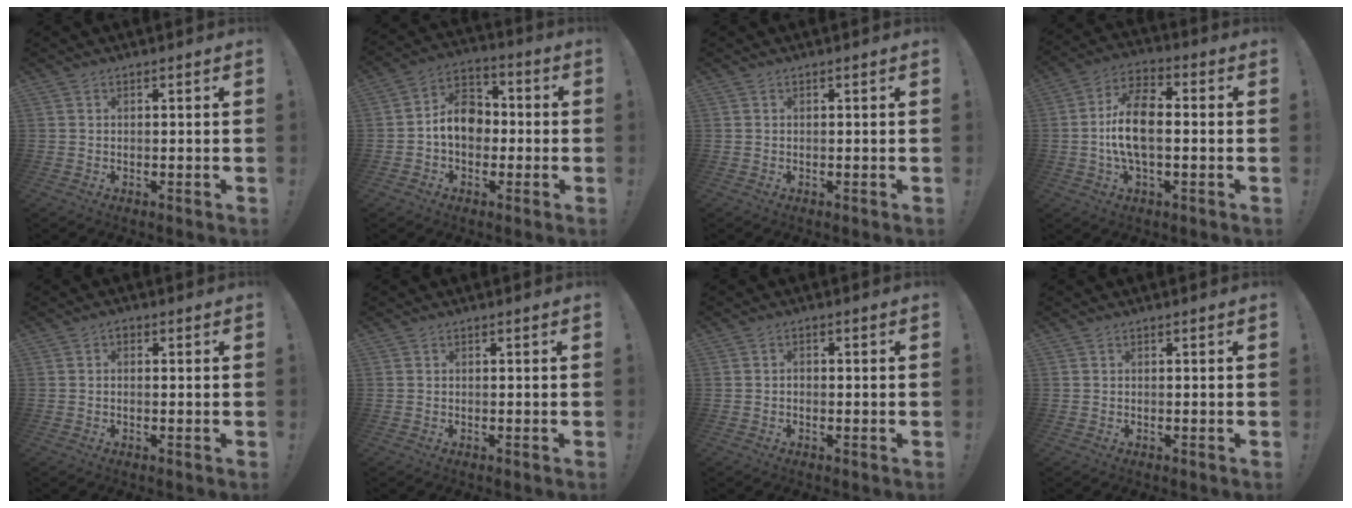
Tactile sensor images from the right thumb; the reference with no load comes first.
{"total": 11.1, "force": [-0.5, 8.6, 6.9], "torque": [-0.112, 0.024, -0.002]}
{"total": 0.0}
{"total": 11.8, "force": [-1.1, 5.8, 10.2], "torque": [-0.195, 0.006, -0.020]}
{"total": 0.9, "force": [-0.1, 0.6, 0.6], "torque": [-0.011, 0.003, -0.004]}
{"total": 0.0}
{"total": 0.8, "force": [-0.6, 0.5, 0.3], "torque": [-0.004, 0.003, -0.011]}
{"total": 0.0}